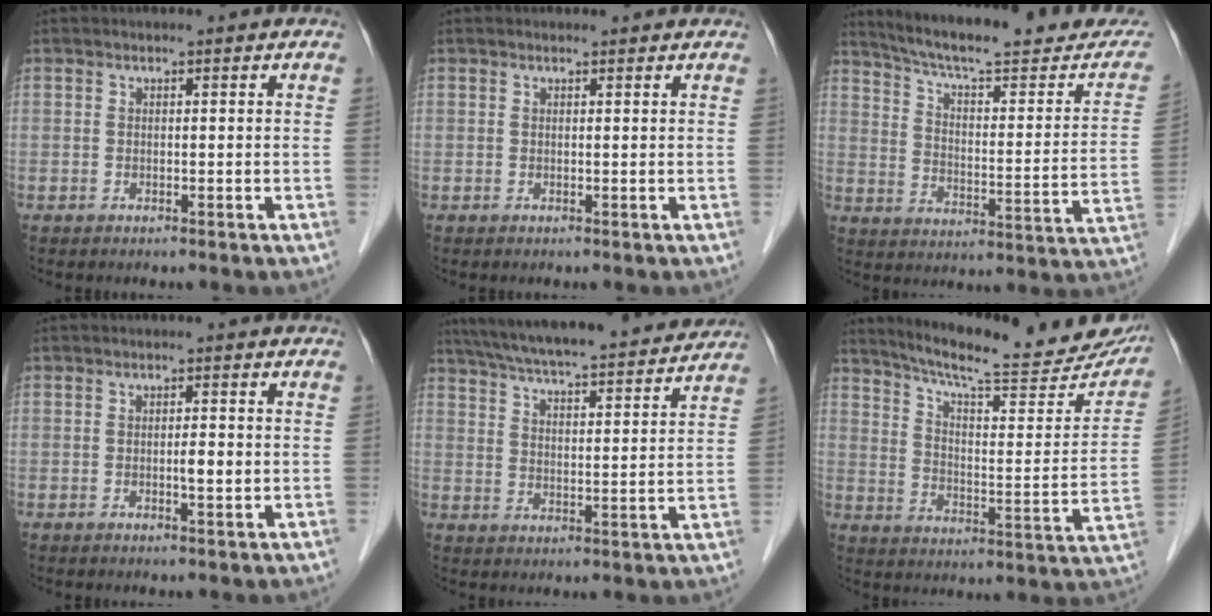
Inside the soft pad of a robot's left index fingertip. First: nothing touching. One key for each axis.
{"total": 1.6, "fx": 1.5, "fy": 0.4, "fz": 0.2, "tx": -0.014, "ty": 0.009, "tz": 0.015}
{"total": 23.8, "fx": 21.3, "fy": 3.2, "fz": 10.2, "tx": -0.146, "ty": -0.041, "tz": 0.280}
{"total": 1.9, "fx": -0.2, "fy": 0.4, "fz": 1.9, "tx": -0.033, "ty": 0.000, "tz": -0.003}
{"total": 23.3, "fx": 21.0, "fy": 2.2, "fz": 9.9, "tx": -0.166, "ty": 0.013, "tz": 0.292}
{"total": 23.5, "fx": 21.0, "fy": 3.4, "fz": 10.1, "tx": -0.148, "ty": -0.045, "tz": 0.274}